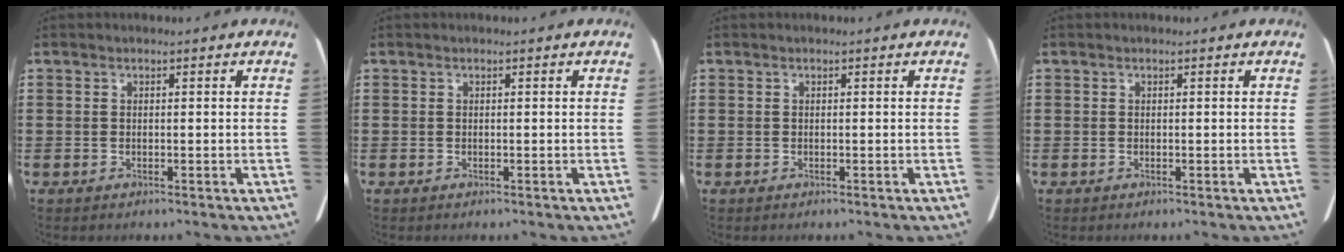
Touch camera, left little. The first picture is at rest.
{"total": 0.0}
{"total": 0.0}
{"total": 0.0}